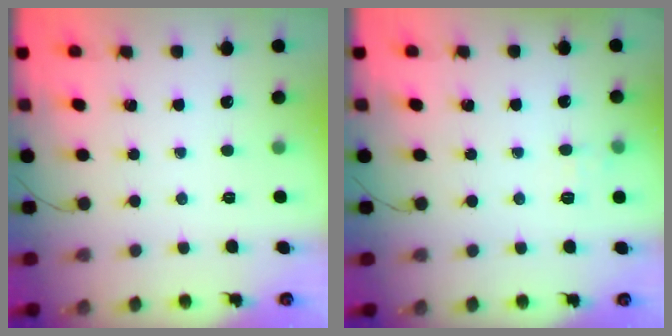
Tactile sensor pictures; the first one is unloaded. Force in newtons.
{"total": 4.9, "press": 4.7, "slide": 1.4}